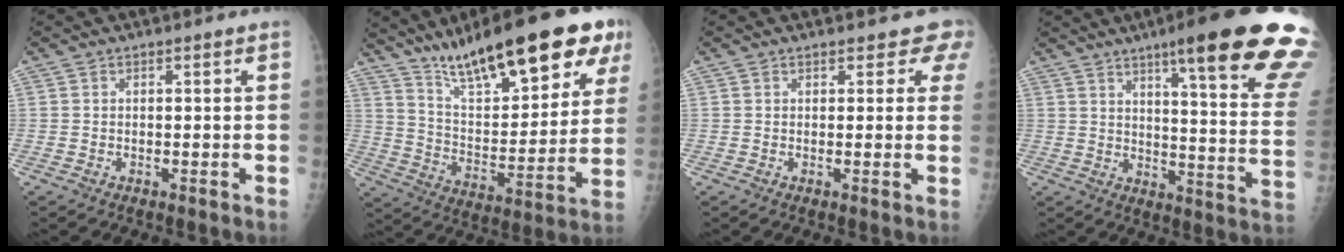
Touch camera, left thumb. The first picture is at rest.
{"total": 25.1, "force": [16.2, 7.1, 17.8], "torque": [-0.240, -0.047, 0.263]}
{"total": 3.7, "force": [3.2, 1.9, 0.3], "torque": [0.034, -0.013, 0.014]}
{"total": 25.6, "force": [16.2, 3.1, 19.6], "torque": [-0.218, -0.069, 0.210]}